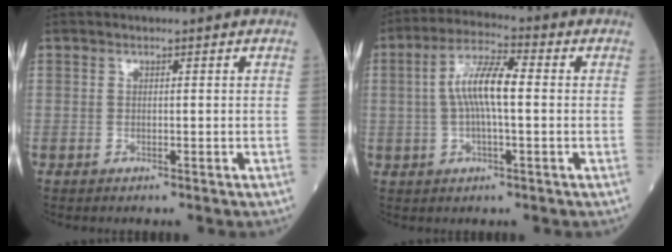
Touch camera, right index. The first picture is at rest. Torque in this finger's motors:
{"motor_torque": [0.33, -0.04, 0.48, 0.14]}